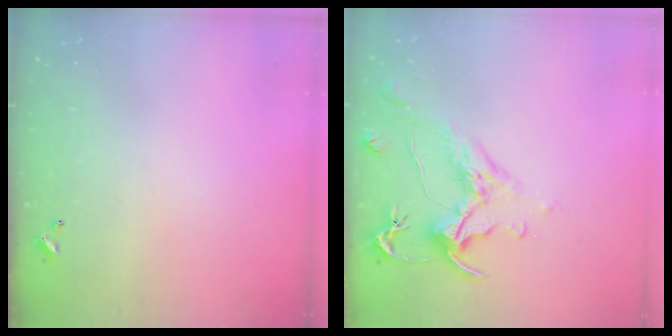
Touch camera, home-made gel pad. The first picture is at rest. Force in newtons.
{"total": 1.6, "press": 0.6, "slide": 1.4}